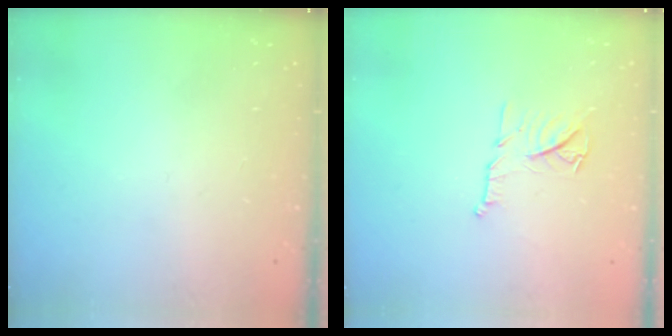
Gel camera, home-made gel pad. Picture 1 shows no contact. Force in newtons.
{"total": 11.0, "press": 11.0, "slide": 0.1}